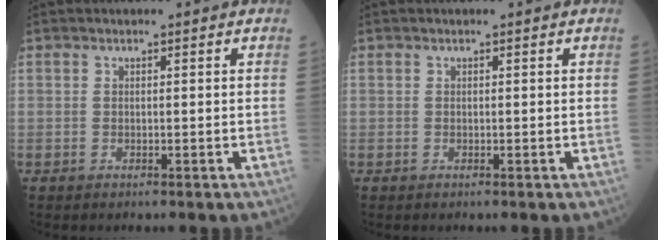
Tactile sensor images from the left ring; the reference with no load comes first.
{"total": 0.0}